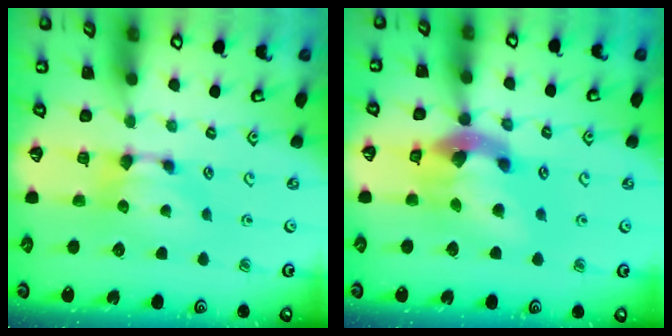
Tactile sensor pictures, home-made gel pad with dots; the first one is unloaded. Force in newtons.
{"total": 8.2, "press": 7.7, "slide": 2.8}